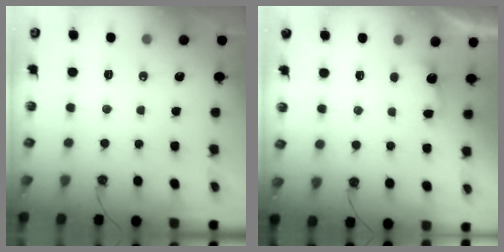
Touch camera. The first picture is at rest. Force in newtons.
{"total": 3.1, "press": 3.0, "slide": 1.0}